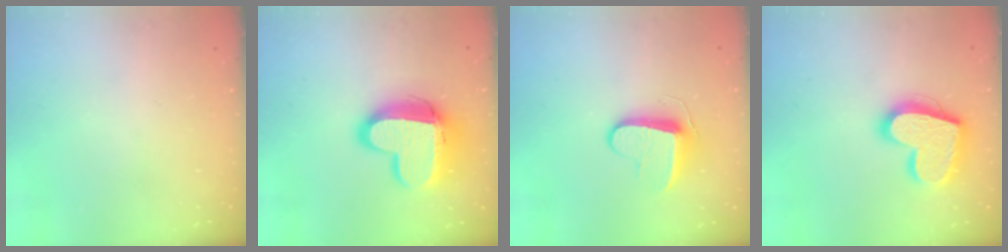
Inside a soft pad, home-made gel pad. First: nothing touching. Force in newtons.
{"total": 16.0, "press": 16.0, "slide": 1.1}
{"total": 9.0, "press": 9.0, "slide": 0.5}
{"total": 19.5, "press": 19.4, "slide": 1.6}